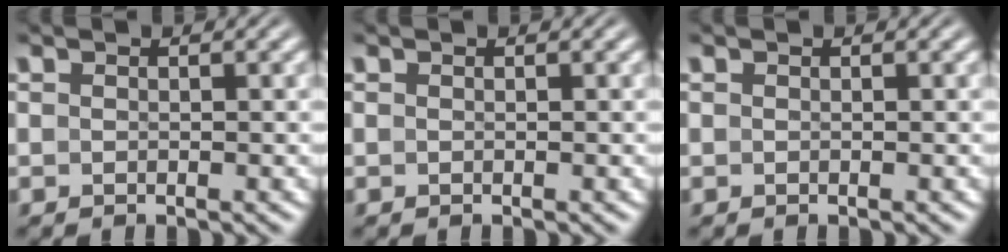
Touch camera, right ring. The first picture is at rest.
{"total": 0.0}
{"total": 0.0}